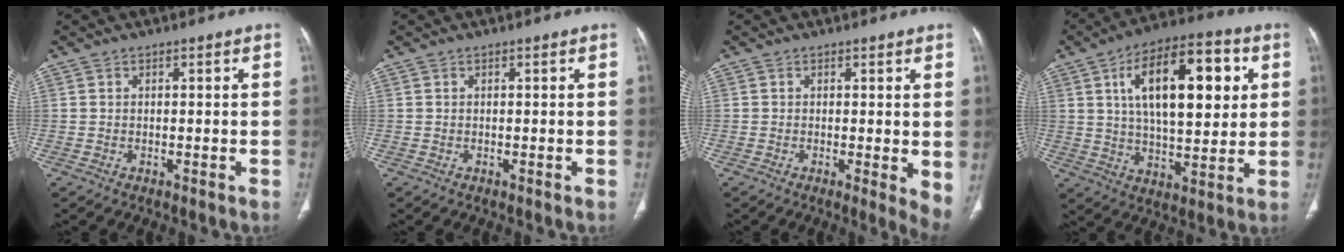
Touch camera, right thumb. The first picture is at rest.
{"total": 0.0}
{"total": 4.3, "force": [0.1, 1.2, 4.2], "torque": [-0.059, -0.013, -0.002]}
{"total": 21.0, "force": [5.9, 9.5, 17.8], "torque": [-0.255, -0.001, 0.090]}